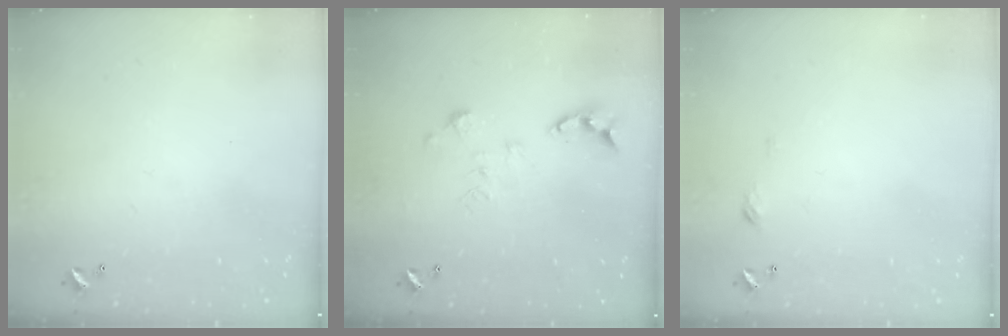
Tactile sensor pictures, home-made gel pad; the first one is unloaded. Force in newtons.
{"total": 0.0}
{"total": 3.1, "press": 3.0, "slide": 0.4}